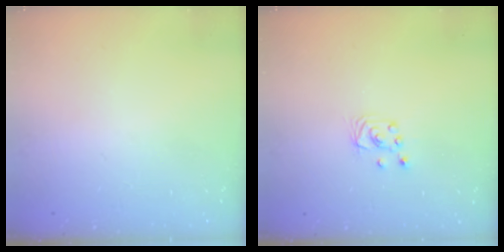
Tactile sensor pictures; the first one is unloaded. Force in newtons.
{"total": 3.0, "press": 3.0, "slide": 0.2}